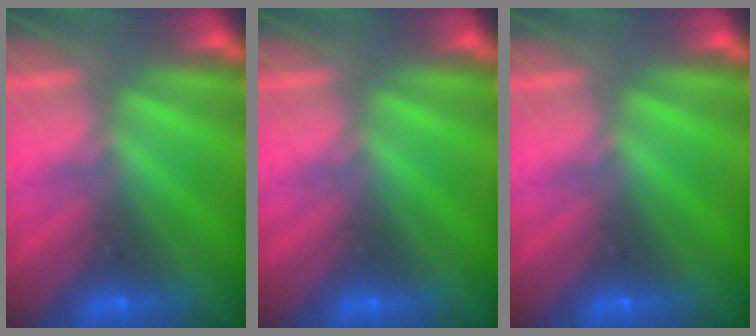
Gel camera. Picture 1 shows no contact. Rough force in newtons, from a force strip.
{"total": 0.0}
{"total": 0.0}